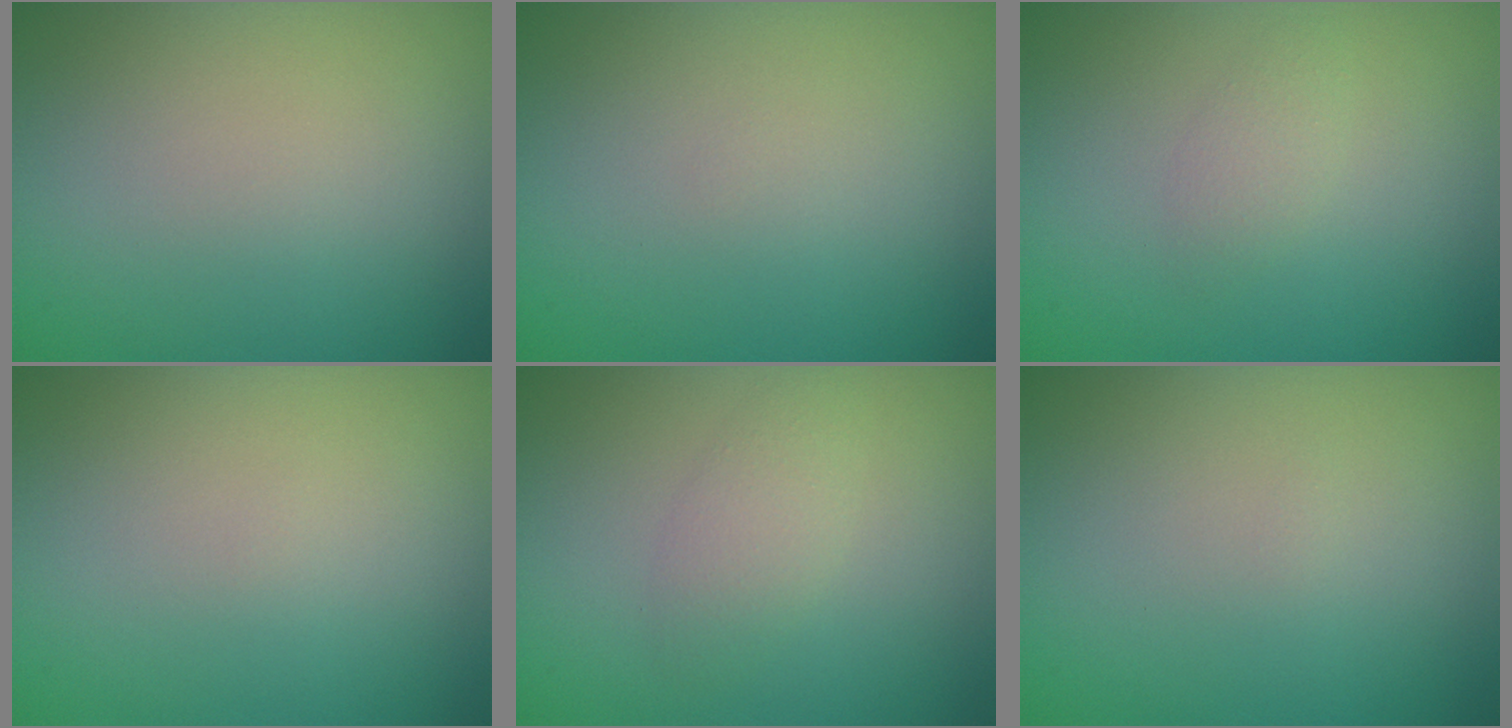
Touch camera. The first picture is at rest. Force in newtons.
{"total": 0.0}
{"total": 1.2, "press": 1.2, "slide": 0.1}
{"total": 0.0}
{"total": 1.7, "press": 1.7, "slide": 0.1}
{"total": 0.0}